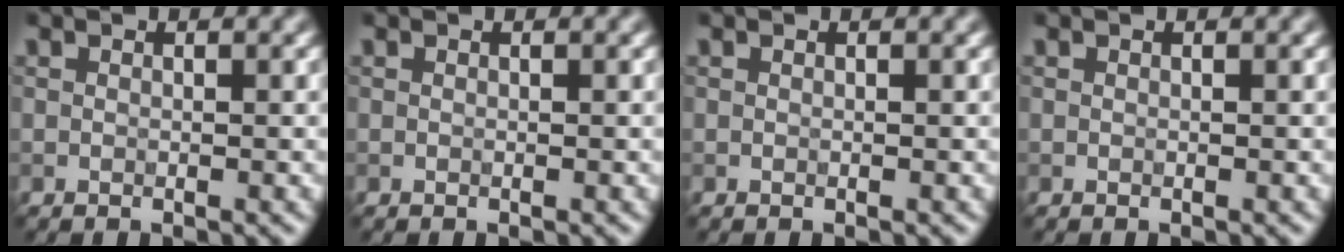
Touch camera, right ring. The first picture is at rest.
{"total": 0.0}
{"total": 0.0}
{"total": 0.0}